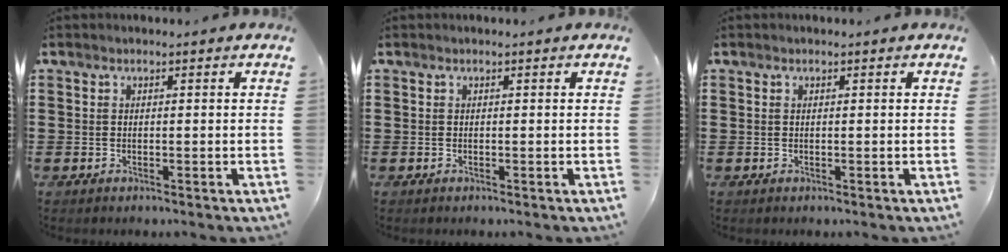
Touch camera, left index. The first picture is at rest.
{"total": 0.0}
{"total": 0.0}